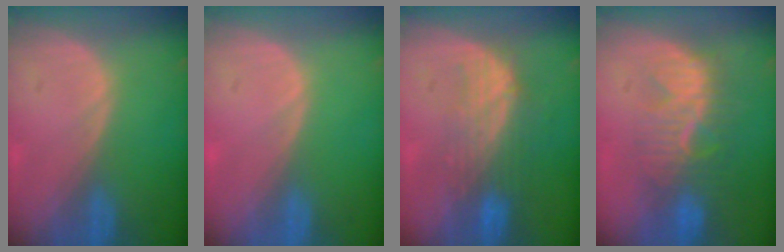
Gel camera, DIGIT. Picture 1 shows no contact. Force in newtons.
{"total": 0.0}
{"total": 7.6, "press": 7.1, "slide": 2.8}
{"total": 8.6, "press": 8.1, "slide": 3.0}